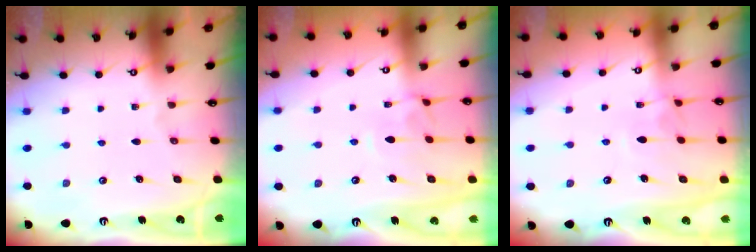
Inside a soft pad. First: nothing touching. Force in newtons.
{"total": 2.7, "press": 2.6, "slide": 0.7}
{"total": 2.5, "press": 2.5, "slide": 0.5}